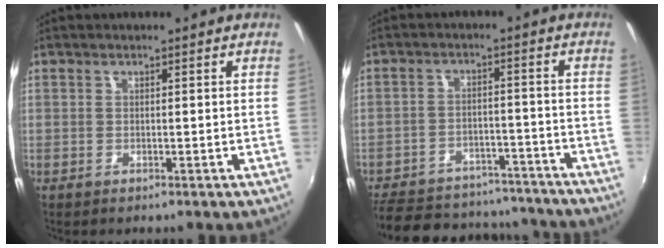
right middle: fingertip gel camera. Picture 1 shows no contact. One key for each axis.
{"total": 23.2, "fx": -19.3, "fy": 9.6, "fz": 8.6, "tx": -0.198, "ty": 0.027, "tz": -0.244}